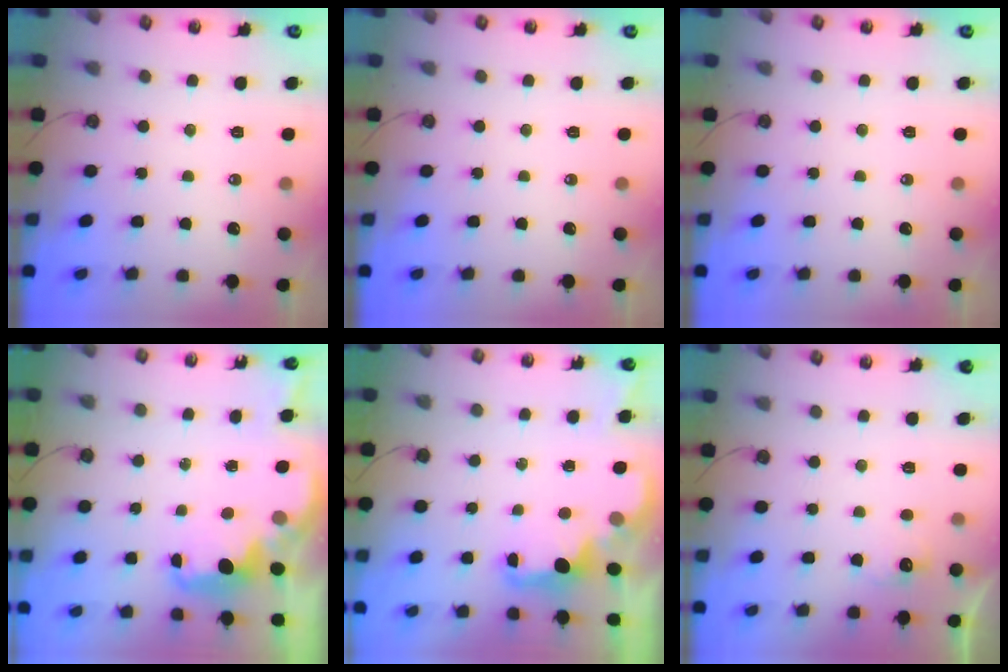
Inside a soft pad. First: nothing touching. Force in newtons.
{"total": 0.0}
{"total": 0.0}
{"total": 2.7, "press": 2.6, "slide": 0.5}
{"total": 2.2, "press": 2.0, "slide": 0.8}
{"total": 5.1, "press": 4.9, "slide": 1.0}